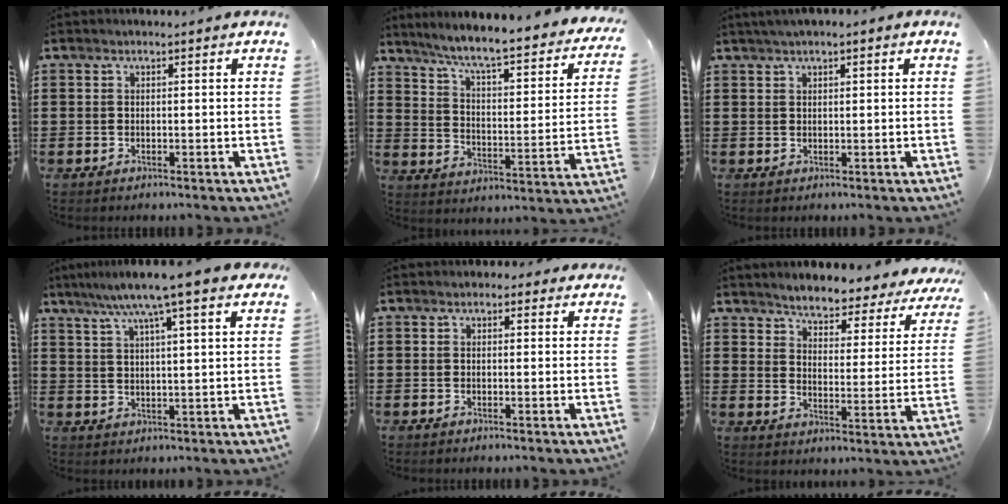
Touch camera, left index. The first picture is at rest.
{"total": 5.6, "force": [4.7, -0.6, 3.0], "torque": [-0.078, -0.045, 0.070]}
{"total": 1.2, "force": [0.7, 0.3, 0.9], "torque": [-0.017, 0.003, 0.013]}
{"total": 8.1, "force": [5.9, 0.1, 5.5], "torque": [-0.116, -0.017, 0.098]}
{"total": 1.2, "force": [0.5, 1.0, 0.5], "torque": [-0.012, 0.009, 0.008]}
{"total": 4.1, "force": [4.0, 0.3, 0.5], "torque": [-0.036, -0.032, 0.063]}